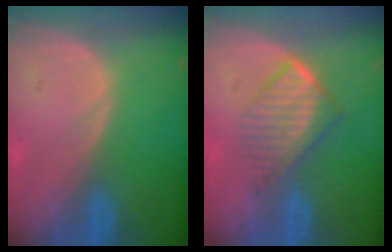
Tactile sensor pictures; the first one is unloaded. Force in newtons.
{"total": 6.8, "press": 5.9, "slide": 3.4}